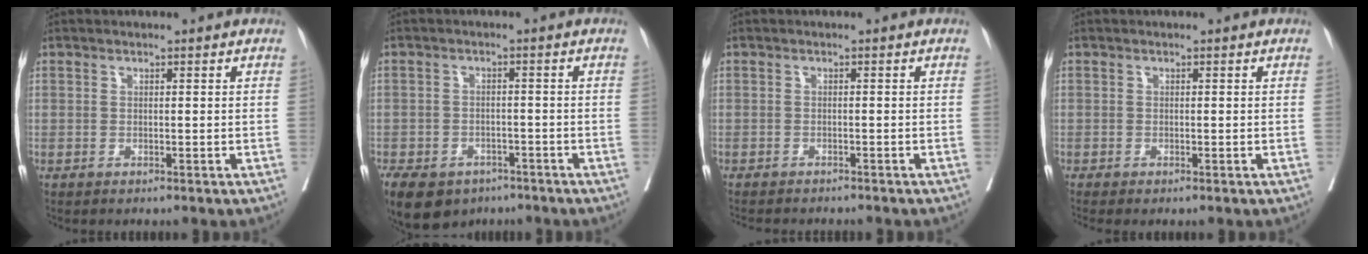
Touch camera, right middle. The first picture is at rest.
{"total": 16.6, "force": [-9.7, 11.5, 7.0], "torque": [-0.213, -0.021, -0.133]}
{"total": 7.1, "force": [-6.4, 1.5, 2.6], "torque": [-0.032, -0.004, -0.085]}
{"total": 0.8, "force": [-0.6, 0.0, 0.5], "torque": [-0.009, -0.003, -0.012]}